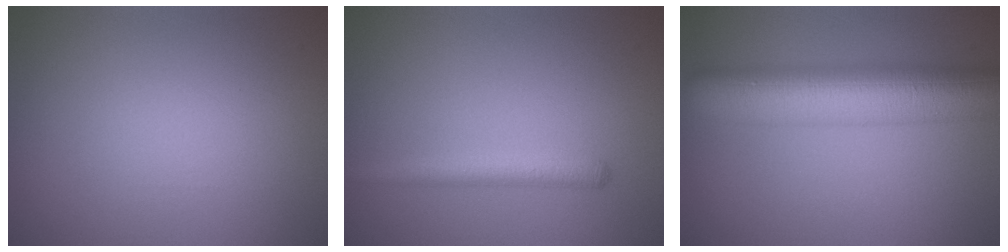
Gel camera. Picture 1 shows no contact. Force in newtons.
{"total": 2.2, "press": 2.2, "slide": 0.1}
{"total": 9.4, "press": 9.4, "slide": 0.2}